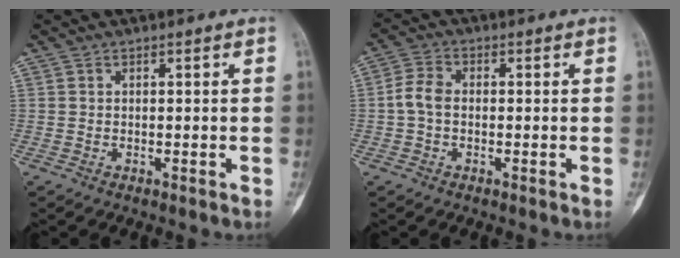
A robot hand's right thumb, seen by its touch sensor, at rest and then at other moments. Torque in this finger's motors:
{"motor_torque": [0.07, 0.06, 0.24, -0.24, 0.07]}